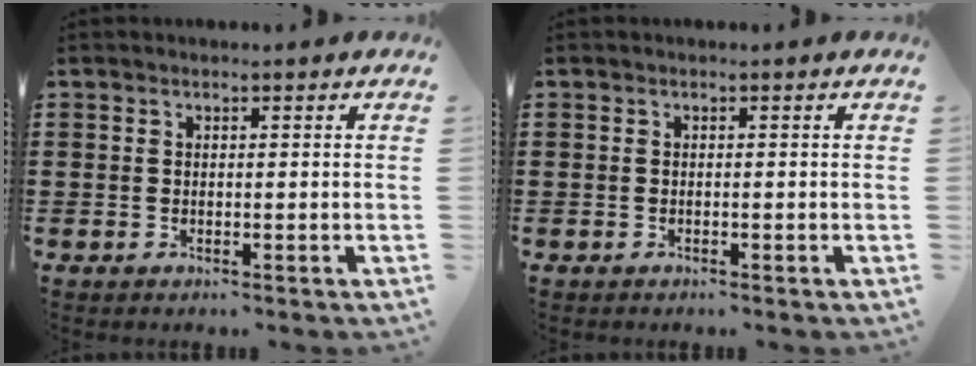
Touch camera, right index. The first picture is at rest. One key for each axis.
{"total": 0.0}